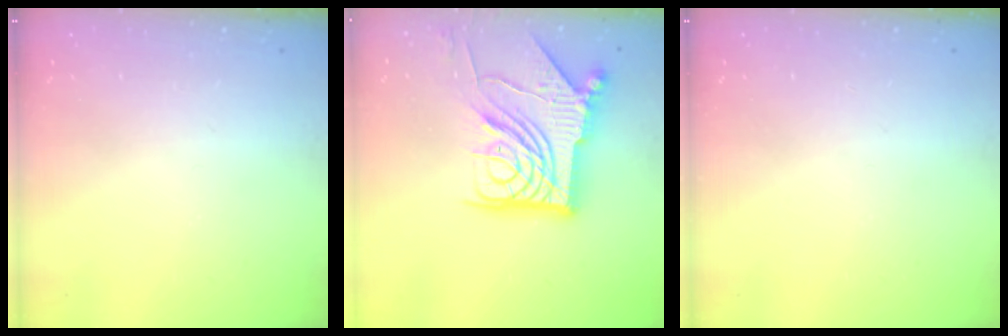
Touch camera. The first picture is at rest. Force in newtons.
{"total": 21.3, "press": 21.2, "slide": 2.4}
{"total": 0.0}